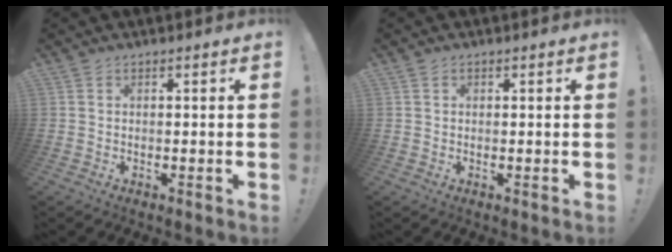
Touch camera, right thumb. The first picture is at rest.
{"total": 0.7, "force": [0.3, 0.6, 0.0], "torque": [0.006, -0.001, 0.004]}